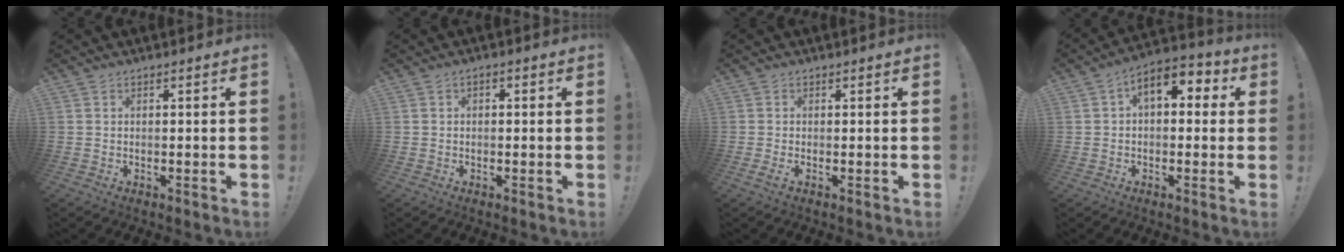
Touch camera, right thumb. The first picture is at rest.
{"total": 1.1, "force": [-0.8, 0.7, 0.5], "torque": [-0.009, 0.006, -0.014]}
{"total": 1.2, "force": [0.2, 0.6, 1.0], "torque": [-0.010, -0.003, 0.003]}
{"total": 8.6, "force": [2.6, 5.1, 6.5], "torque": [-0.095, -0.002, 0.047]}